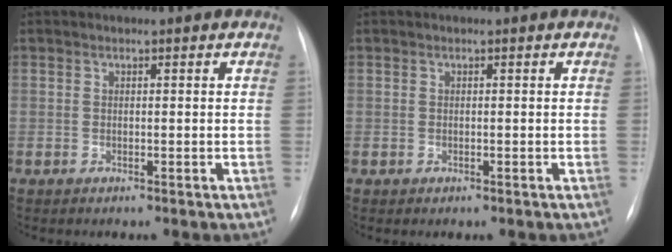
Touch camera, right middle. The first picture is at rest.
{"total": 0.0}